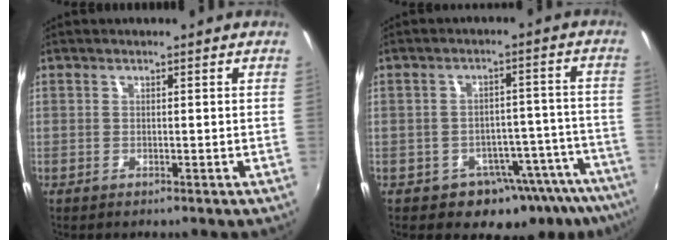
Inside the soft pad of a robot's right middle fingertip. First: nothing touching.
{"total": 10.9, "force": [-7.7, 6.0, 4.7], "torque": [-0.064, 0.020, -0.085]}